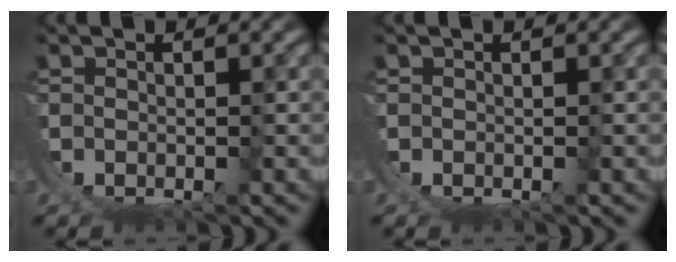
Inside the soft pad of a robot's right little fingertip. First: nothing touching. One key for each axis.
{"total": 0.0}